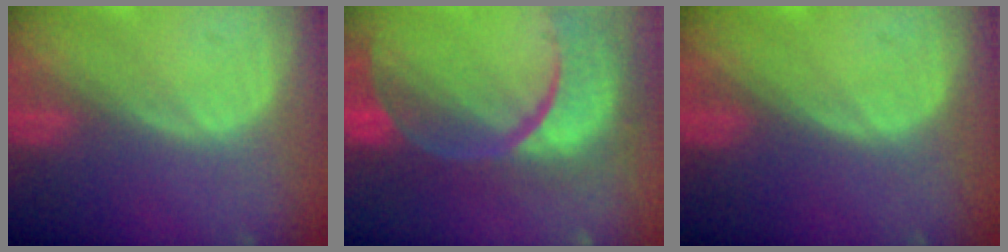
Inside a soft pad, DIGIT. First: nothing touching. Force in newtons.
{"total": 13.9, "press": 11.0, "slide": 8.4}
{"total": 0.0}